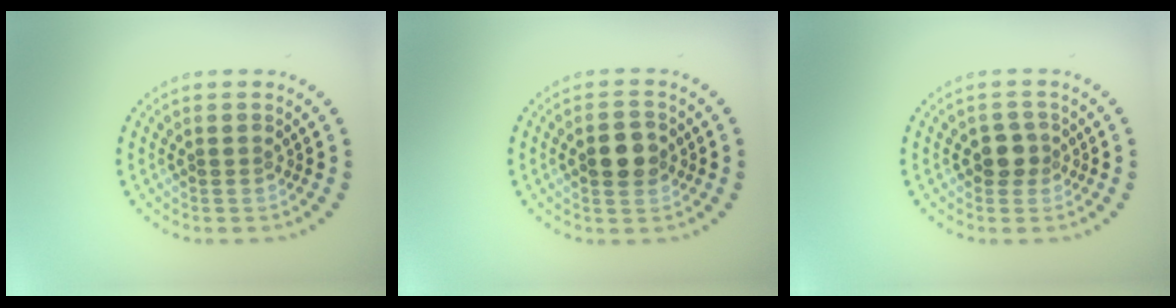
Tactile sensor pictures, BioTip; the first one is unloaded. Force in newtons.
{"total": 3.3, "press": 3.3, "slide": 0.1}
{"total": 1.7, "press": 1.5, "slide": 0.8}